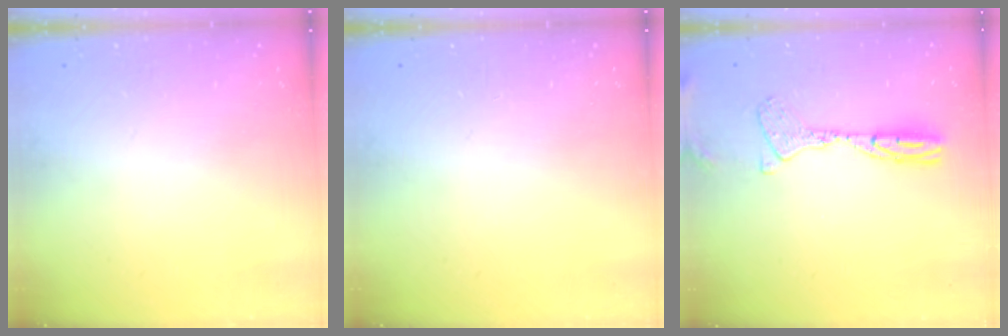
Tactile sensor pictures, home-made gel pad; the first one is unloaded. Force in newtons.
{"total": 0.0}
{"total": 11.8, "press": 11.6, "slide": 2.1}